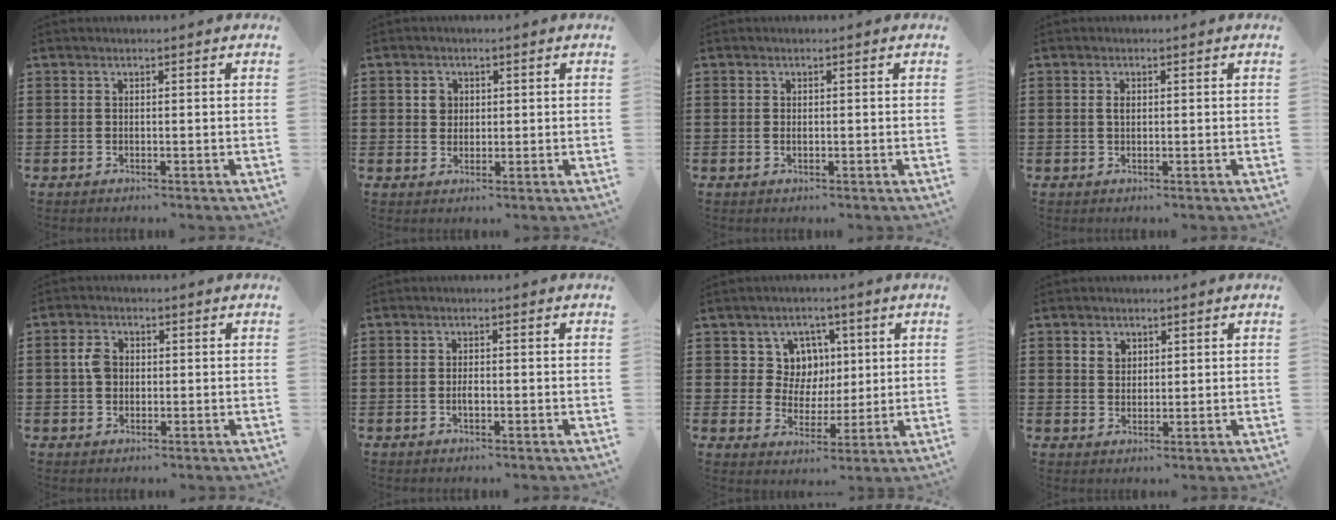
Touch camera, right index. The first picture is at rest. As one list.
[{"total": 2.3, "force": [0.6, 2.0, 0.9], "torque": [-0.025, 0.010, 0.008]}, {"total": 0.6, "force": [-0.1, 0.3, 0.5], "torque": [-0.012, -0.001, -0.002]}, {"total": 1.0, "force": [0.1, 0.4, 0.9], "torque": [-0.019, 0.002, 0.002]}, {"total": 3.0, "force": [0.2, 2.1, 2.1], "torque": [-0.053, 0.006, 0.000]}, {"total": 1.6, "force": [-0.5, 0.6, 1.4], "torque": [-0.027, -0.001, -0.008]}, {"total": 7.0, "force": [1.9, 6.3, 2.4], "torque": [-0.071, 0.014, 0.034]}, {"total": 2.0, "force": [1.2, 1.6, 0.3], "torque": [-0.011, 0.009, 0.022]}]